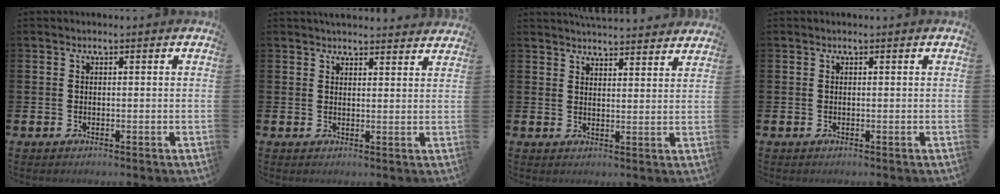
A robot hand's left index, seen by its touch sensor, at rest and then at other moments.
{"total": 3.2, "force": [3.2, 0.5, 0.1], "torque": [-0.003, -0.016, 0.058]}
{"total": 4.2, "force": [4.2, 0.2, 0.1], "torque": [-0.010, -0.024, 0.078]}
{"total": 0.0}